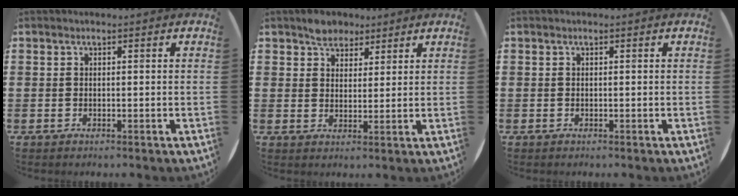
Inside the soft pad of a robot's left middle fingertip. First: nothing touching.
{"total": 3.5, "force": [2.9, 1.9, 0.3], "torque": [-0.005, 0.003, 0.056]}
{"total": 0.0}